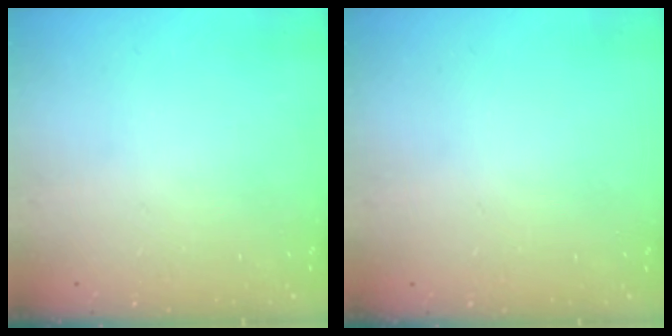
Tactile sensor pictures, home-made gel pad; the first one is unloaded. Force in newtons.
{"total": 0.0}